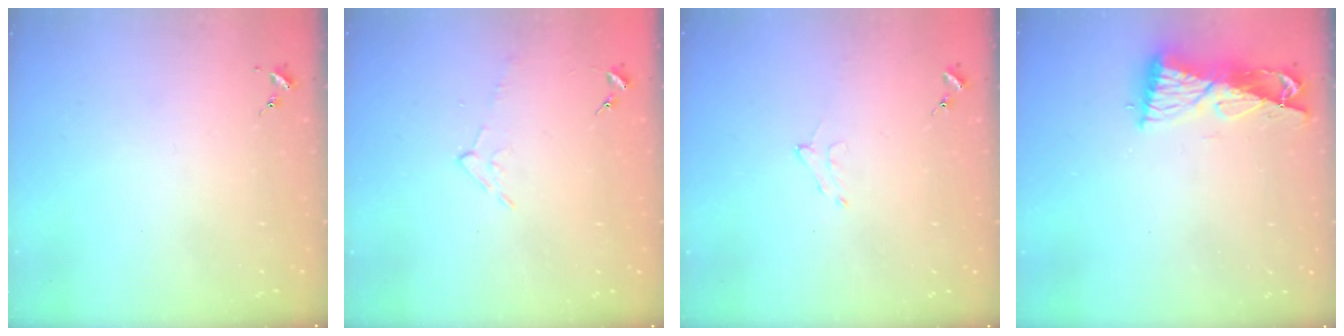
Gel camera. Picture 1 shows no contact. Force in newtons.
{"total": 4.7, "press": 4.7, "slide": 0.5}
{"total": 5.4, "press": 5.3, "slide": 0.8}
{"total": 9.3, "press": 9.3, "slide": 1.0}